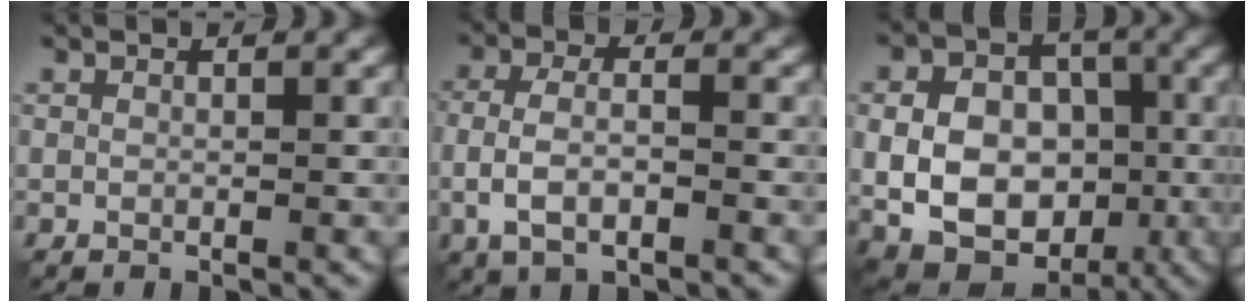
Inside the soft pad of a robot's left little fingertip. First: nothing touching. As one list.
[{"total": 4.5, "force": [-1.7, 2.0, 3.7], "torque": [-0.076, 0.001, -0.037]}, {"total": 11.7, "force": [-1.8, 9.1, 7.1], "torque": [-0.108, 0.002, -0.039]}]